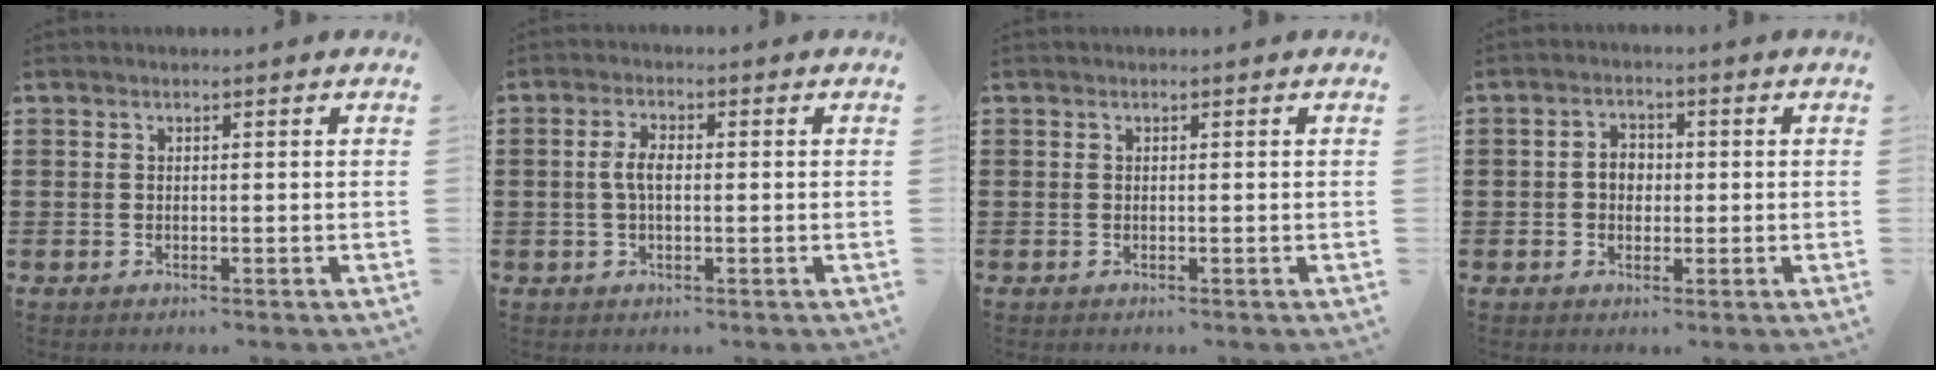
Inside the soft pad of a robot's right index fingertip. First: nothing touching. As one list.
[{"total": 3.5, "force": [-0.1, 1.5, 3.2], "torque": [-0.069, 0.003, -0.006]}, {"total": 0.0}, {"total": 2.9, "force": [-0.2, 2.2, 1.9], "torque": [-0.041, 0.008, -0.005]}]